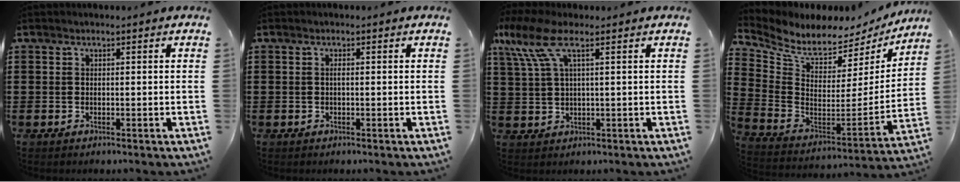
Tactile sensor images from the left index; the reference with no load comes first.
{"total": 0.6, "force": [0.0, 0.1, 0.6], "torque": [-0.011, -0.001, 0.001]}
{"total": 7.2, "force": [2.9, 2.1, 6.2], "torque": [-0.149, 0.002, 0.048]}
{"total": 5.5, "force": [4.9, 1.7, 1.5], "torque": [-0.067, -0.054, 0.084]}